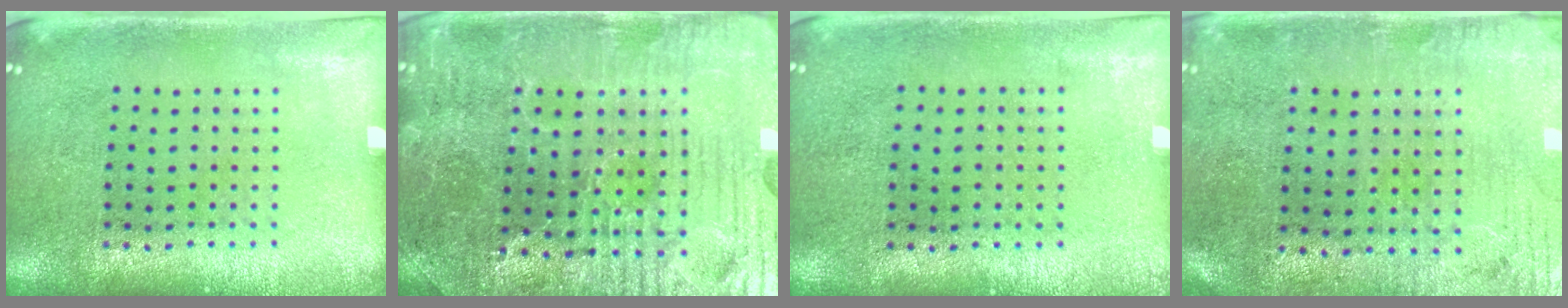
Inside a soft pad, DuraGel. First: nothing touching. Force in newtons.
{"total": 4.3, "press": 4.2, "slide": 0.8}
{"total": 0.0}
{"total": 0.6, "press": 0.4, "slide": 0.5}